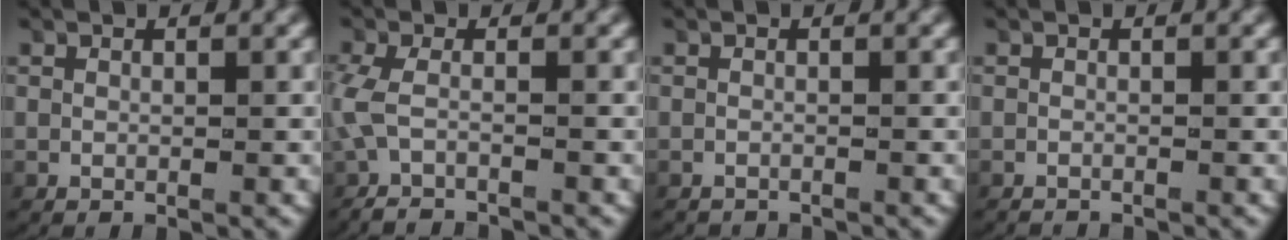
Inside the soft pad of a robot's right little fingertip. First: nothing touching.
{"total": 3.8, "force": [-3.0, 1.3, 1.9], "torque": [-0.064, -0.019, -0.038]}
{"total": 1.5, "force": [-1.4, -0.1, -0.2], "torque": [-0.002, -0.010, -0.018]}
{"total": 1.4, "force": [-1.4, 0.0, -0.1], "torque": [-0.003, -0.010, -0.018]}